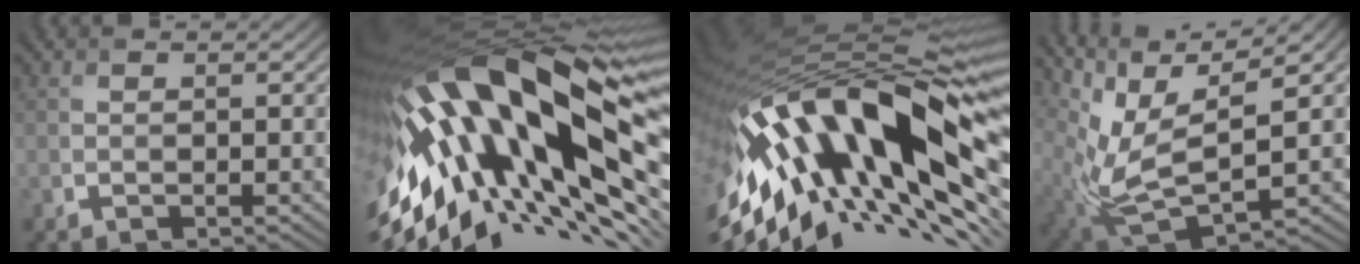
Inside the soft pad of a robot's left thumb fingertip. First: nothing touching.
{"total": 21.2, "force": [-3.0, 8.6, 19.1], "torque": [-0.351, -0.056, -0.050]}
{"total": 19.9, "force": [-4.8, 7.7, 17.8], "torque": [-0.305, -0.041, -0.086]}
{"total": 11.1, "force": [2.8, 4.0, 9.9], "torque": [-0.236, -0.009, 0.068]}